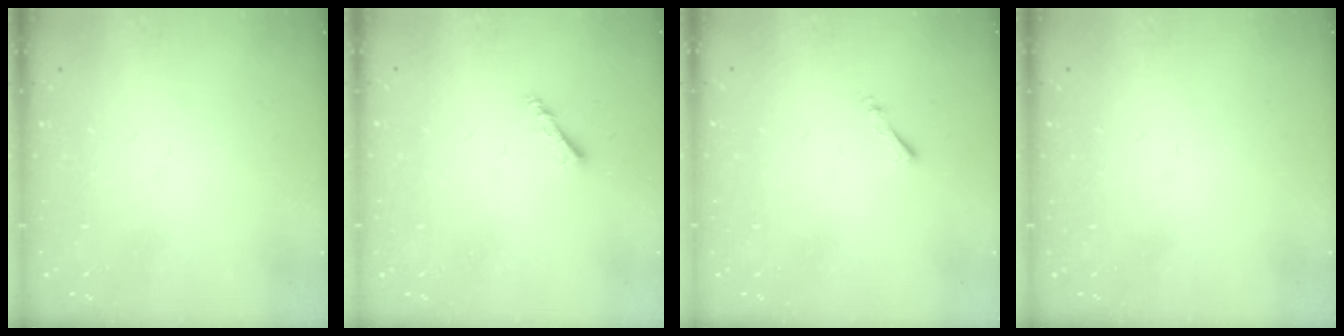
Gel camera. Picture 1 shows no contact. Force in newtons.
{"total": 3.0, "press": 2.9, "slide": 0.6}
{"total": 0.8, "press": 0.7, "slide": 0.3}
{"total": 0.0}